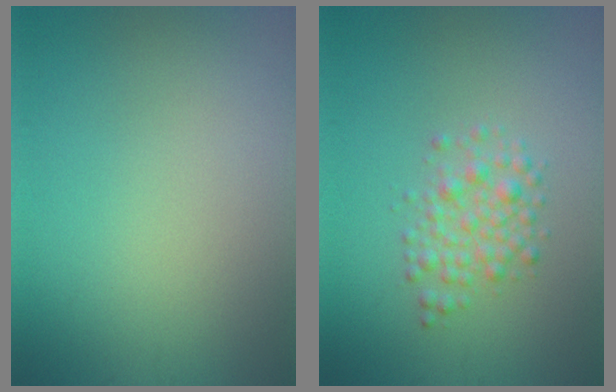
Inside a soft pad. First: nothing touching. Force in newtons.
{"total": 2.6, "press": 2.6, "slide": 0.0}